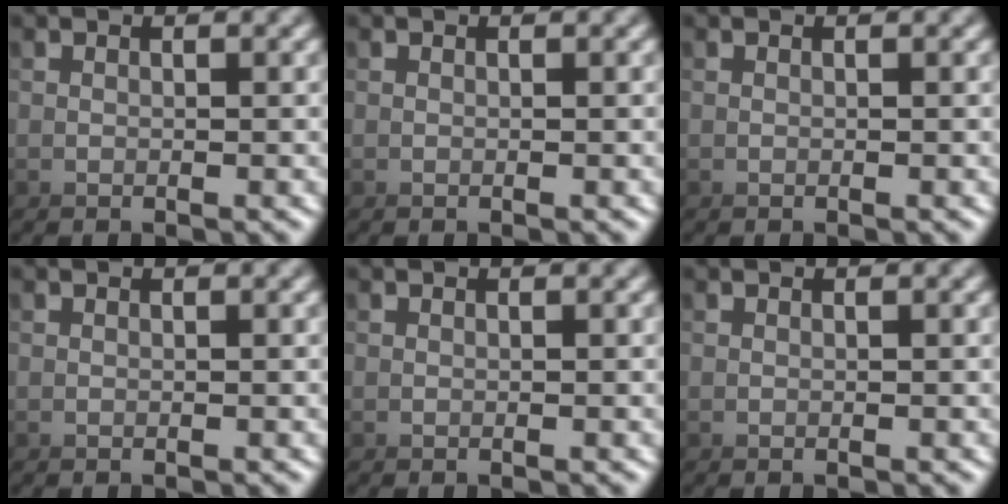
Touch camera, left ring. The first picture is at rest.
{"total": 0.0}
{"total": 0.0}
{"total": 0.0}
{"total": 0.0}
{"total": 0.0}